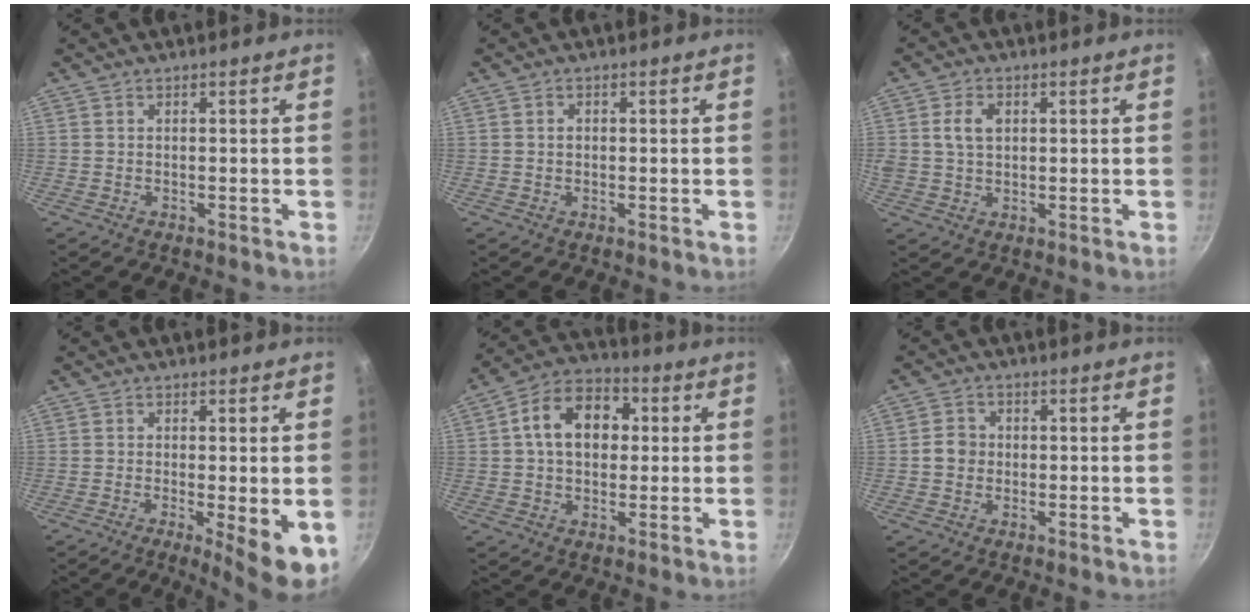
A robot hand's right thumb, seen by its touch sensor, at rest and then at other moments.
{"total": 1.1, "force": [0.0, 0.9, 0.7], "torque": [-0.010, 0.006, 0.000]}
{"total": 5.0, "force": [1.1, 3.5, 3.4], "torque": [-0.052, 0.001, 0.019]}
{"total": 7.4, "force": [-1.7, 1.5, 7.1], "torque": [-0.090, -0.010, -0.018]}
{"total": 13.1, "force": [2.0, 9.4, 8.9], "torque": [-0.108, 0.024, 0.015]}
{"total": 3.6, "force": [-0.3, 3.3, 1.5], "torque": [-0.010, 0.011, -0.012]}